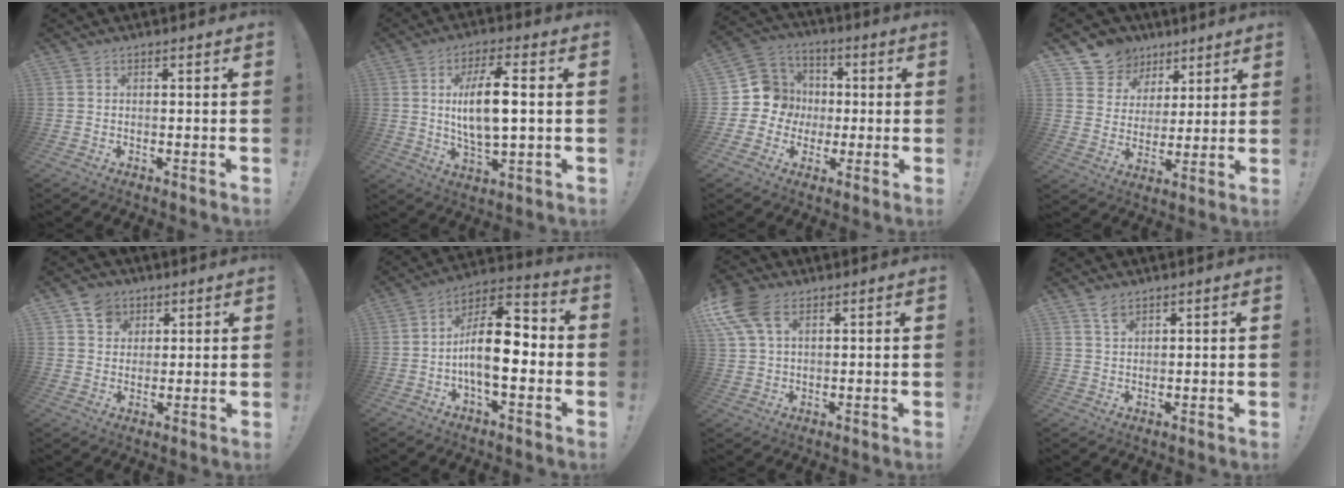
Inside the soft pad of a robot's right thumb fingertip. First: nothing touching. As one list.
[{"total": 12.4, "force": [1.5, 4.1, 11.6], "torque": [-0.212, -0.003, 0.018]}, {"total": 11.9, "force": [-0.6, 11.4, 3.3], "torque": [-0.044, 0.015, 0.001]}, {"total": 10.3, "force": [6.0, 8.2, 1.6], "torque": [-0.031, -0.047, 0.125]}, {"total": 7.6, "force": [4.0, 6.3, 1.5], "torque": [-0.015, -0.025, 0.078]}, {"total": 15.9, "force": [-2.4, 7.0, 14.0], "torque": [-0.239, 0.016, -0.041]}, {"total": 11.2, "force": [4.8, 6.5, 7.7], "torque": [-0.167, -0.015, 0.091]}, {"total": 3.4, "force": [2.6, 1.8, 1.4], "torque": [-0.016, -0.016, 0.046]}]